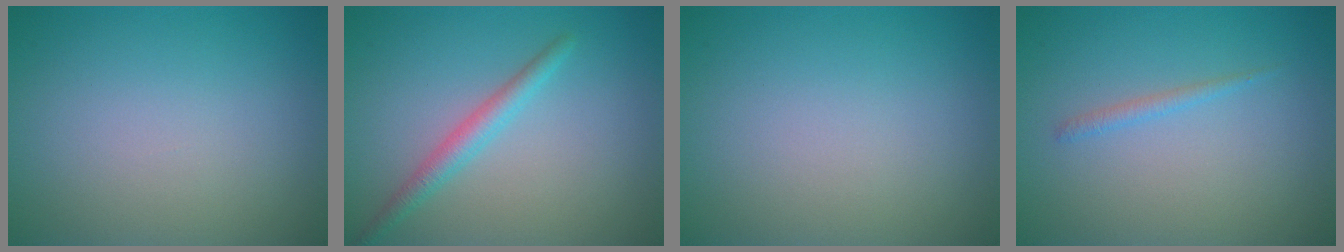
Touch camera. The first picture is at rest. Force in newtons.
{"total": 2.2, "press": 2.2, "slide": 0.1}
{"total": 0.0}
{"total": 0.9, "press": 0.9, "slide": 0.1}